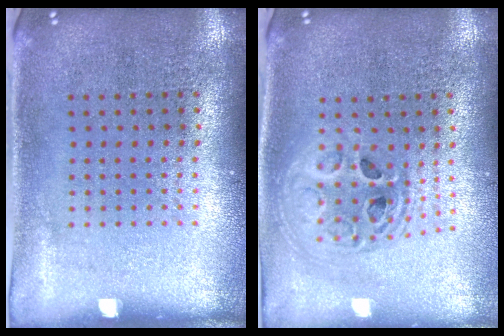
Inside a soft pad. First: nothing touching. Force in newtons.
{"total": 1.9, "press": 1.5, "slide": 1.1}